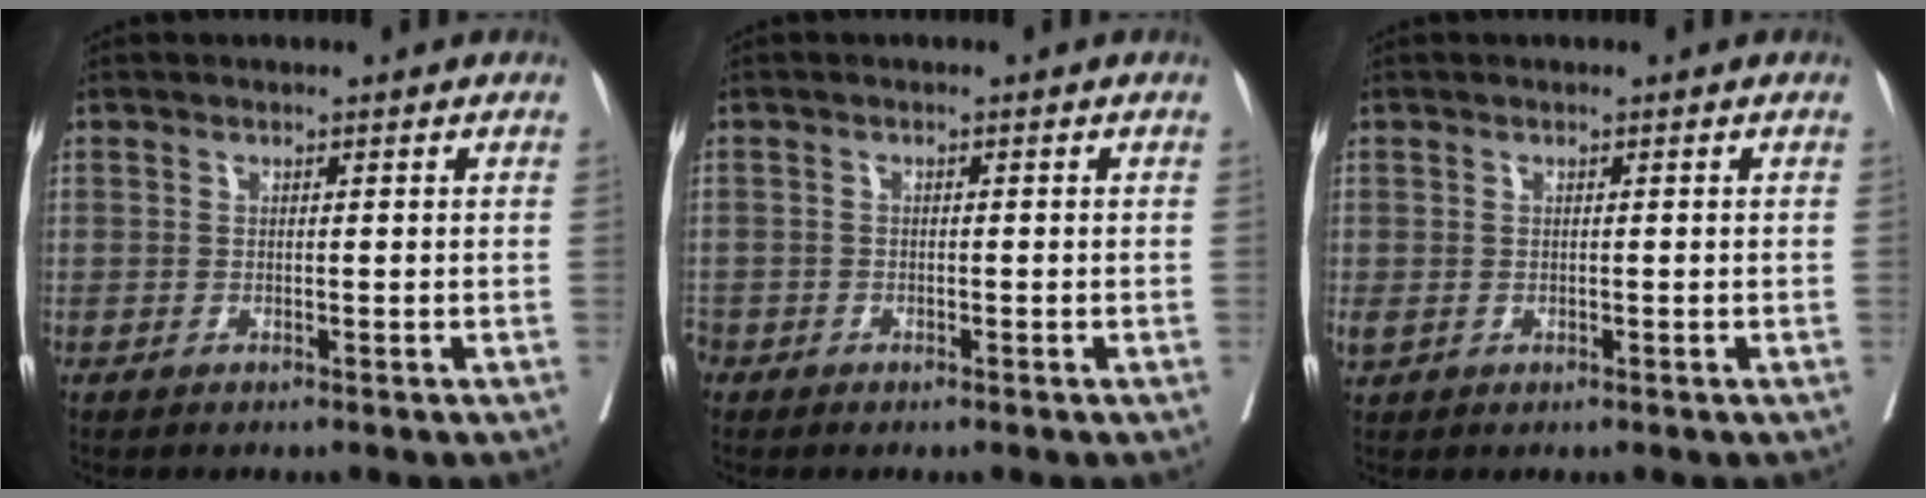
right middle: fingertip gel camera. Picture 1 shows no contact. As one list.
[{"total": 2.5, "force": [-1.6, 1.9, 0.4], "torque": [-0.009, 0.004, -0.034]}, {"total": 1.2, "force": [0.0, 1.0, 0.6], "torque": [-0.016, 0.002, 0.006]}]